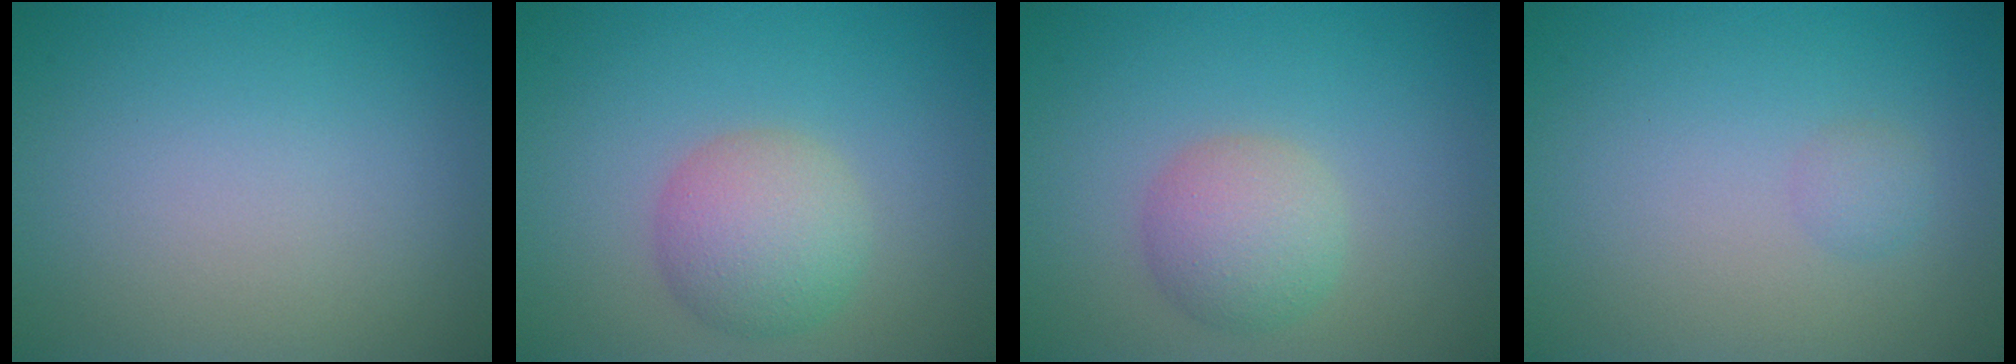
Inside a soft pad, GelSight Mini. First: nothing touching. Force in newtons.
{"total": 4.3, "press": 4.3, "slide": 0.1}
{"total": 3.5, "press": 3.5, "slide": 0.1}
{"total": 1.0, "press": 1.0, "slide": 0.1}